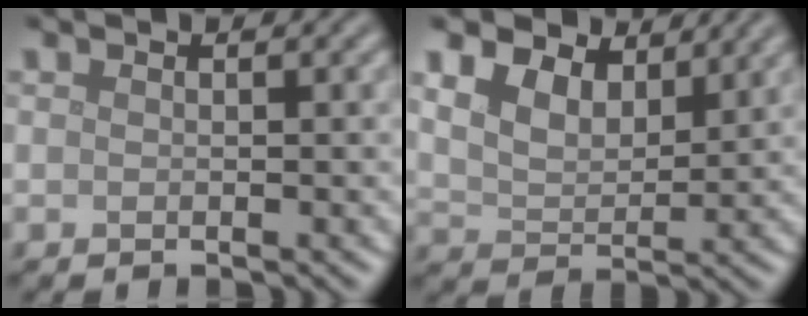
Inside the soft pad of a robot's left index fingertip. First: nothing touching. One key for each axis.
{"total": 6.1, "fx": 4.0, "fy": 3.3, "fz": 3.2, "tx": -0.077, "ty": 0.004, "tz": 0.055}